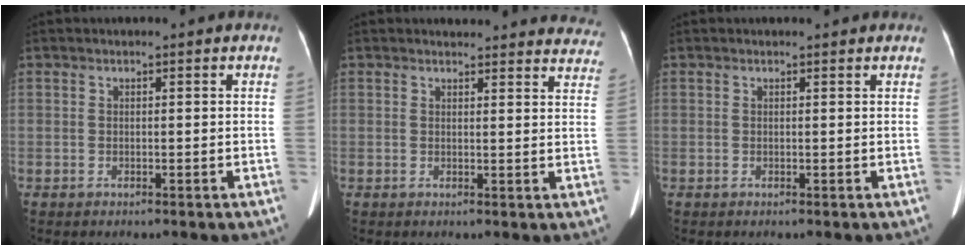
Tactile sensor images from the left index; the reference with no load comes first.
{"total": 16.8, "force": [16.2, 3.7, 2.6], "torque": [-0.002, -0.042, 0.157]}
{"total": 2.2, "force": [2.0, 0.5, 0.7], "torque": [-0.012, 0.014, 0.020]}